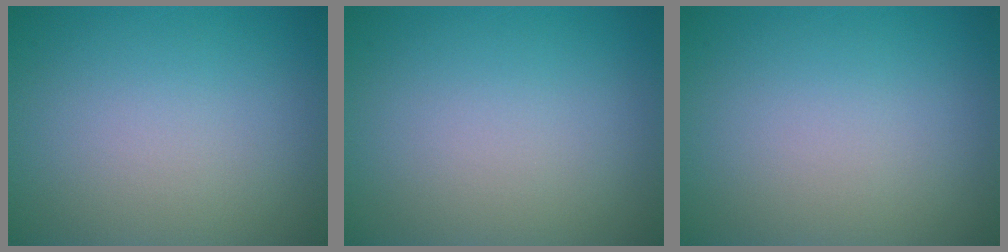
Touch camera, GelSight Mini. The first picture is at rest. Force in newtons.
{"total": 0.0}
{"total": 0.0}